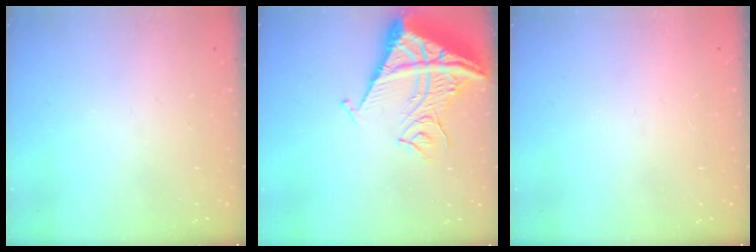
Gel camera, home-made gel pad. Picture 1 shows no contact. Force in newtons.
{"total": 16.6, "press": 16.4, "slide": 2.0}
{"total": 1.6, "press": 1.6, "slide": 0.1}